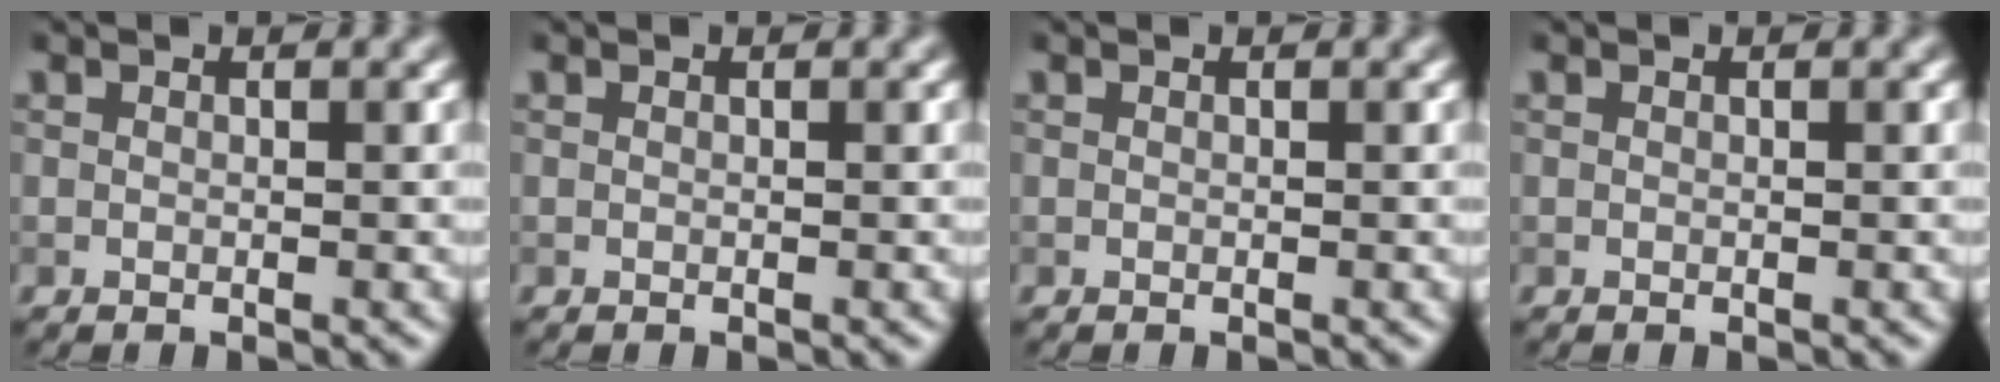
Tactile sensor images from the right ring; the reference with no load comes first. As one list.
[{"total": 0.0}, {"total": 0.0}, {"total": 0.0}]